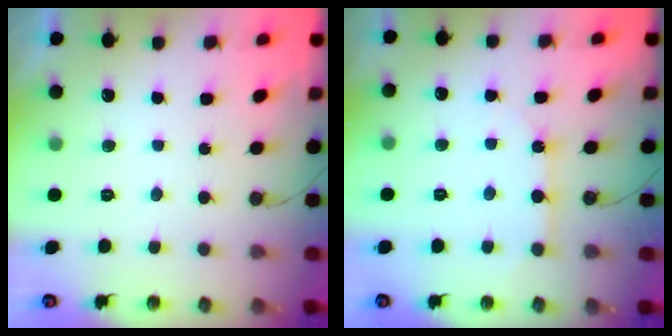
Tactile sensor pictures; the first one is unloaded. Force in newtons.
{"total": 5.8, "press": 5.8, "slide": 0.5}